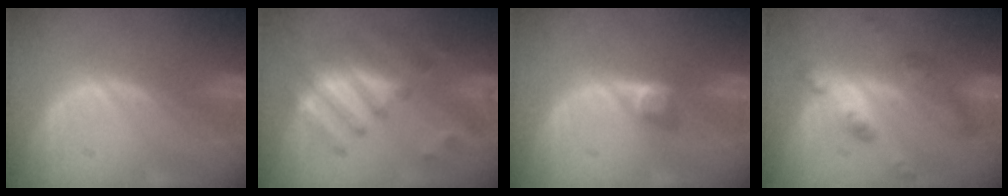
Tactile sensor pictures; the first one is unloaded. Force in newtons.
{"total": 7.8, "press": 7.3, "slide": 2.6}
{"total": 2.7, "press": 2.5, "slide": 1.1}
{"total": 6.3, "press": 5.5, "slide": 3.0}